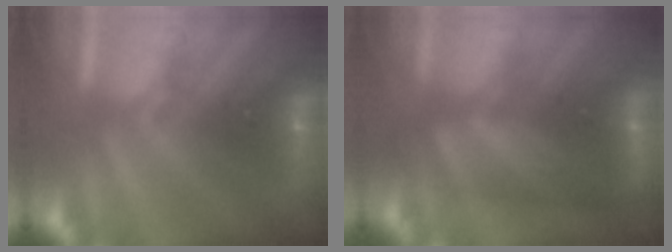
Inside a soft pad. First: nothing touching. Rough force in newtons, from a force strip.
{"total": 8.7}